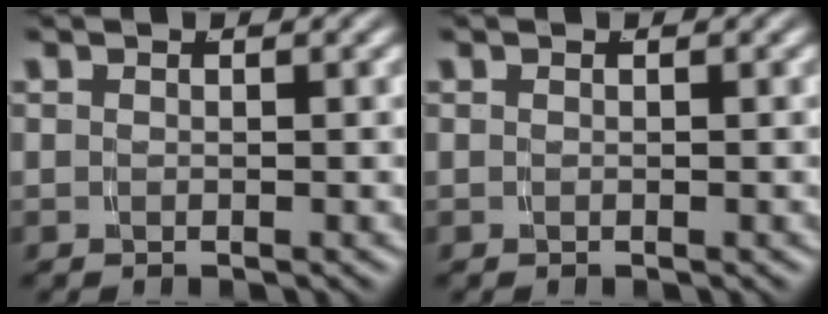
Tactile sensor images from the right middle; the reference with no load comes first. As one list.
[{"total": 0.0}]